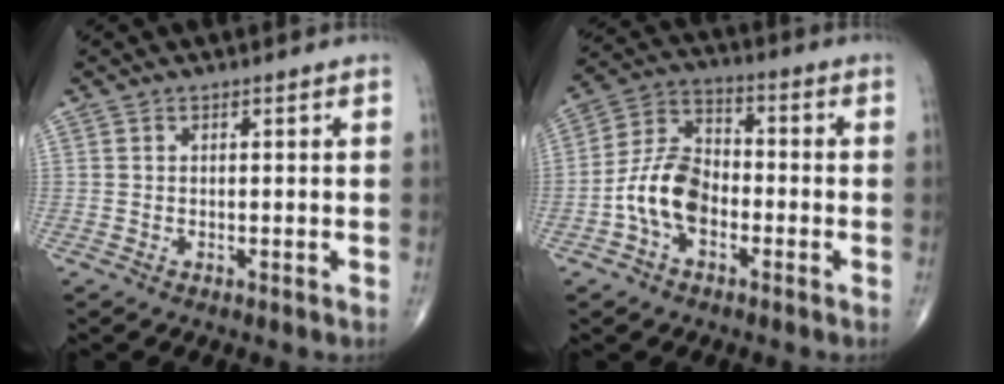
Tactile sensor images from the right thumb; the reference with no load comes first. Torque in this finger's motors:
{"motor_torque": [1.49, 1.33, 1.26, -0.41, 0.13]}